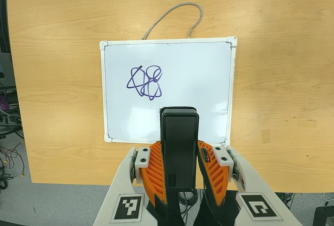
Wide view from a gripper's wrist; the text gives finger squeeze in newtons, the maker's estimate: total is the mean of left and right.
{"total": 3.3, "left": 1.7, "right": 4.8}